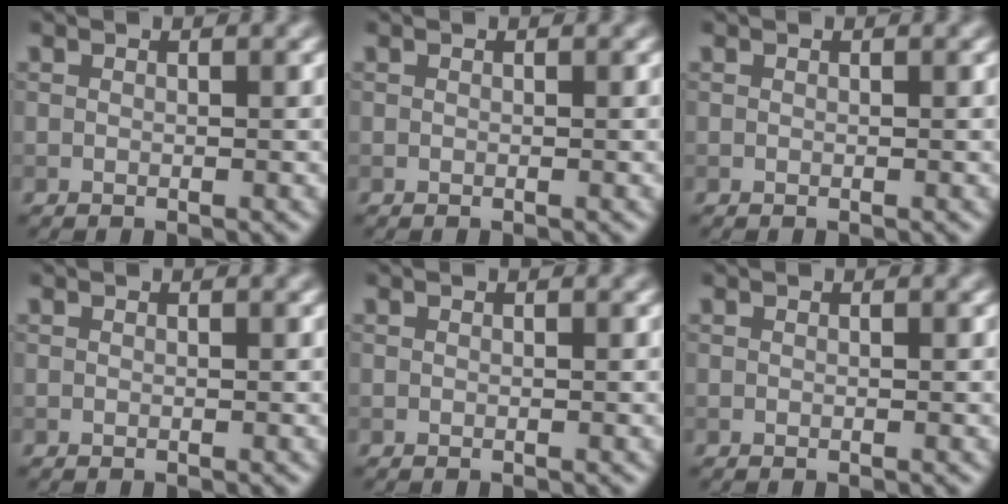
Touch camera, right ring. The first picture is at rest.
{"total": 0.0}
{"total": 0.0}
{"total": 0.0}
{"total": 0.0}
{"total": 0.0}